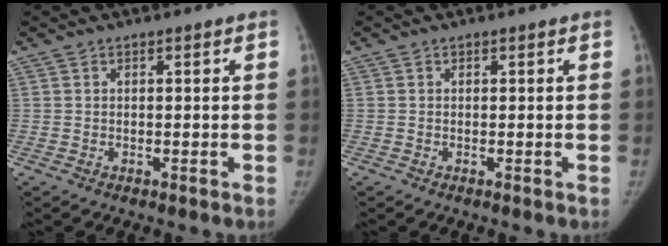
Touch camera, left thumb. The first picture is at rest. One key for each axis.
{"total": 0.0}